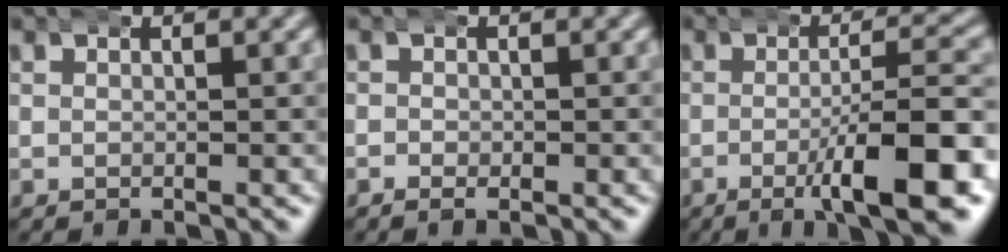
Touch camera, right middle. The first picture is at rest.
{"total": 0.0}
{"total": 7.8, "force": [-2.5, 1.4, 7.3], "torque": [-0.100, 0.001, -0.036]}